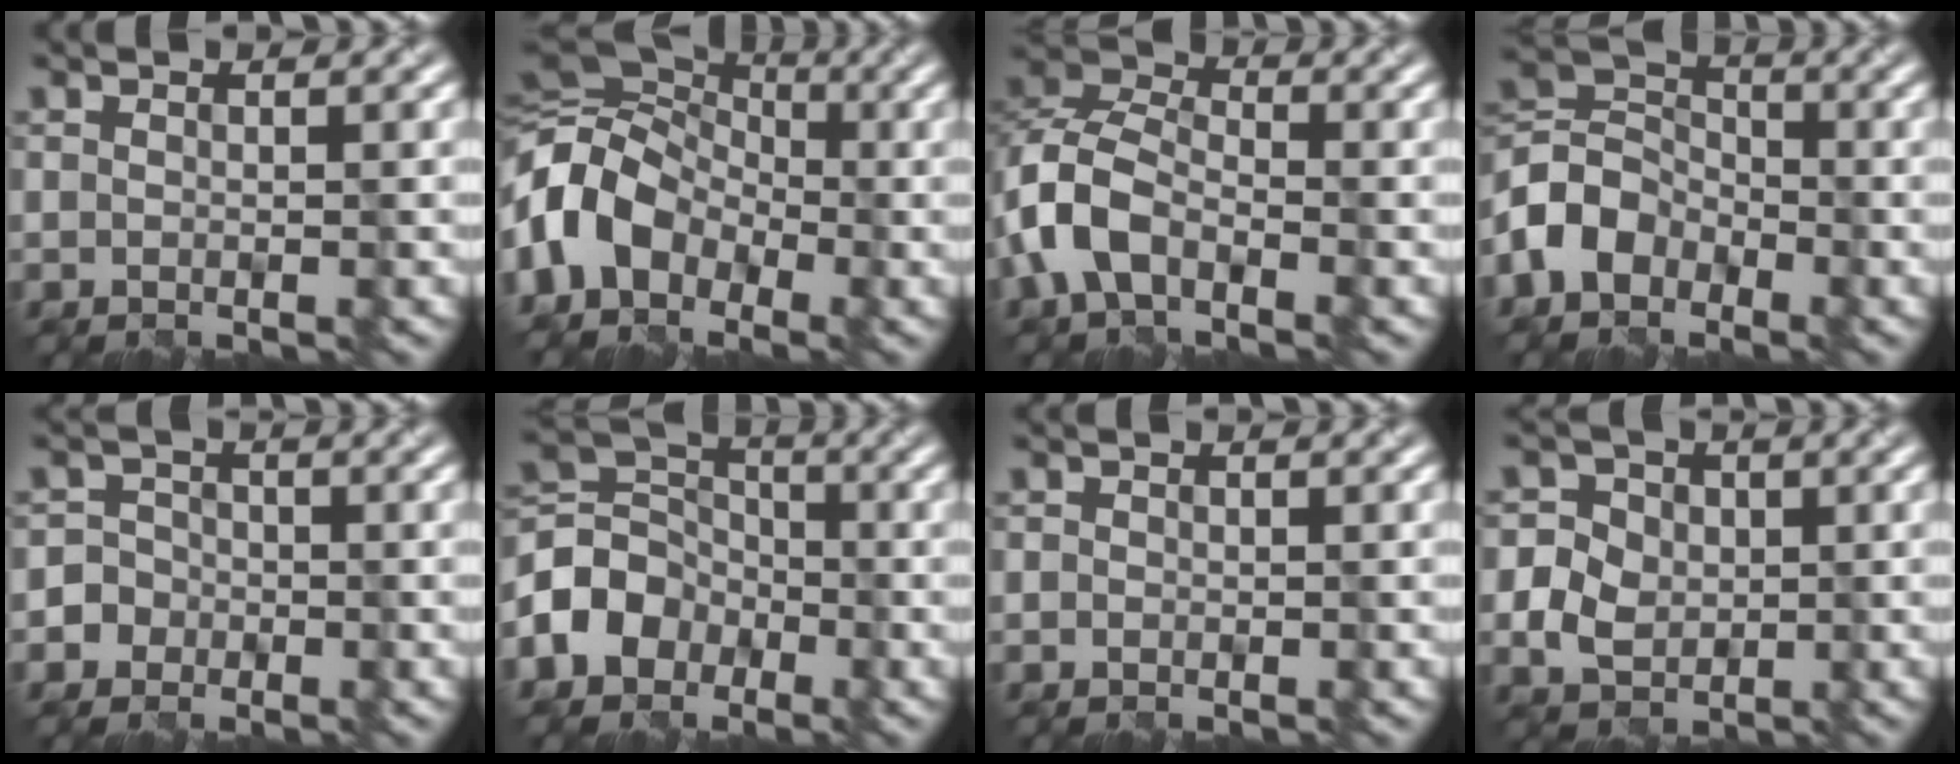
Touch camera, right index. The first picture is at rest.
{"total": 11.0, "force": [-2.4, 8.1, 7.0], "torque": [-0.142, 0.003, -0.067]}
{"total": 5.5, "force": [-2.6, 3.4, 3.5], "torque": [-0.075, 0.006, -0.061]}
{"total": 4.6, "force": [-2.5, 3.5, 1.7], "torque": [-0.036, 0.007, -0.064]}
{"total": 3.7, "force": [-1.6, 3.4, 0.2], "torque": [0.025, 0.004, -0.043]}
{"total": 5.5, "force": [-2.4, 4.5, 1.9], "torque": [-0.034, 0.008, -0.064]}
{"total": 0.6, "force": [-0.1, 0.5, -0.1], "torque": [0.006, -0.004, -0.002]}
{"total": 5.4, "force": [-0.1, 4.9, 2.1], "torque": [-0.025, 0.013, -0.012]}